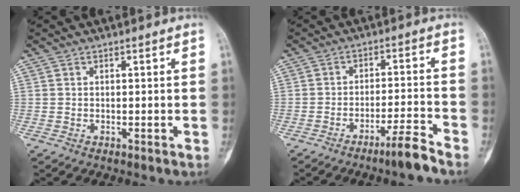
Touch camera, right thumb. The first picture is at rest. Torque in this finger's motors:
{"motor_torque": [1.64, 1.05, 1.14, -1.29, 0.50]}